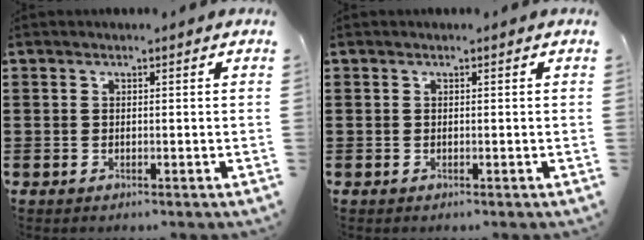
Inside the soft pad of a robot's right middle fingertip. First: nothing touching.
{"total": 0.0}